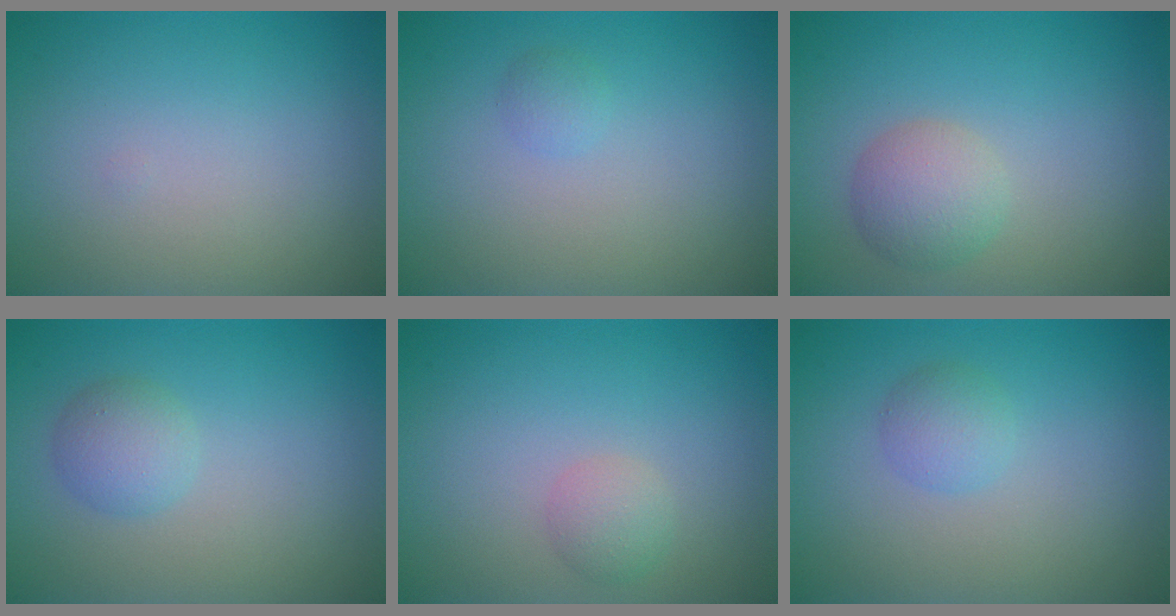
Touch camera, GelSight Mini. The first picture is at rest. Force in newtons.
{"total": 0.8, "press": 0.8, "slide": 0.0}
{"total": 3.0, "press": 3.0, "slide": 0.0}
{"total": 2.2, "press": 2.2, "slide": 0.1}
{"total": 1.6, "press": 1.6, "slide": 0.0}
{"total": 1.7, "press": 1.7, "slide": 0.0}